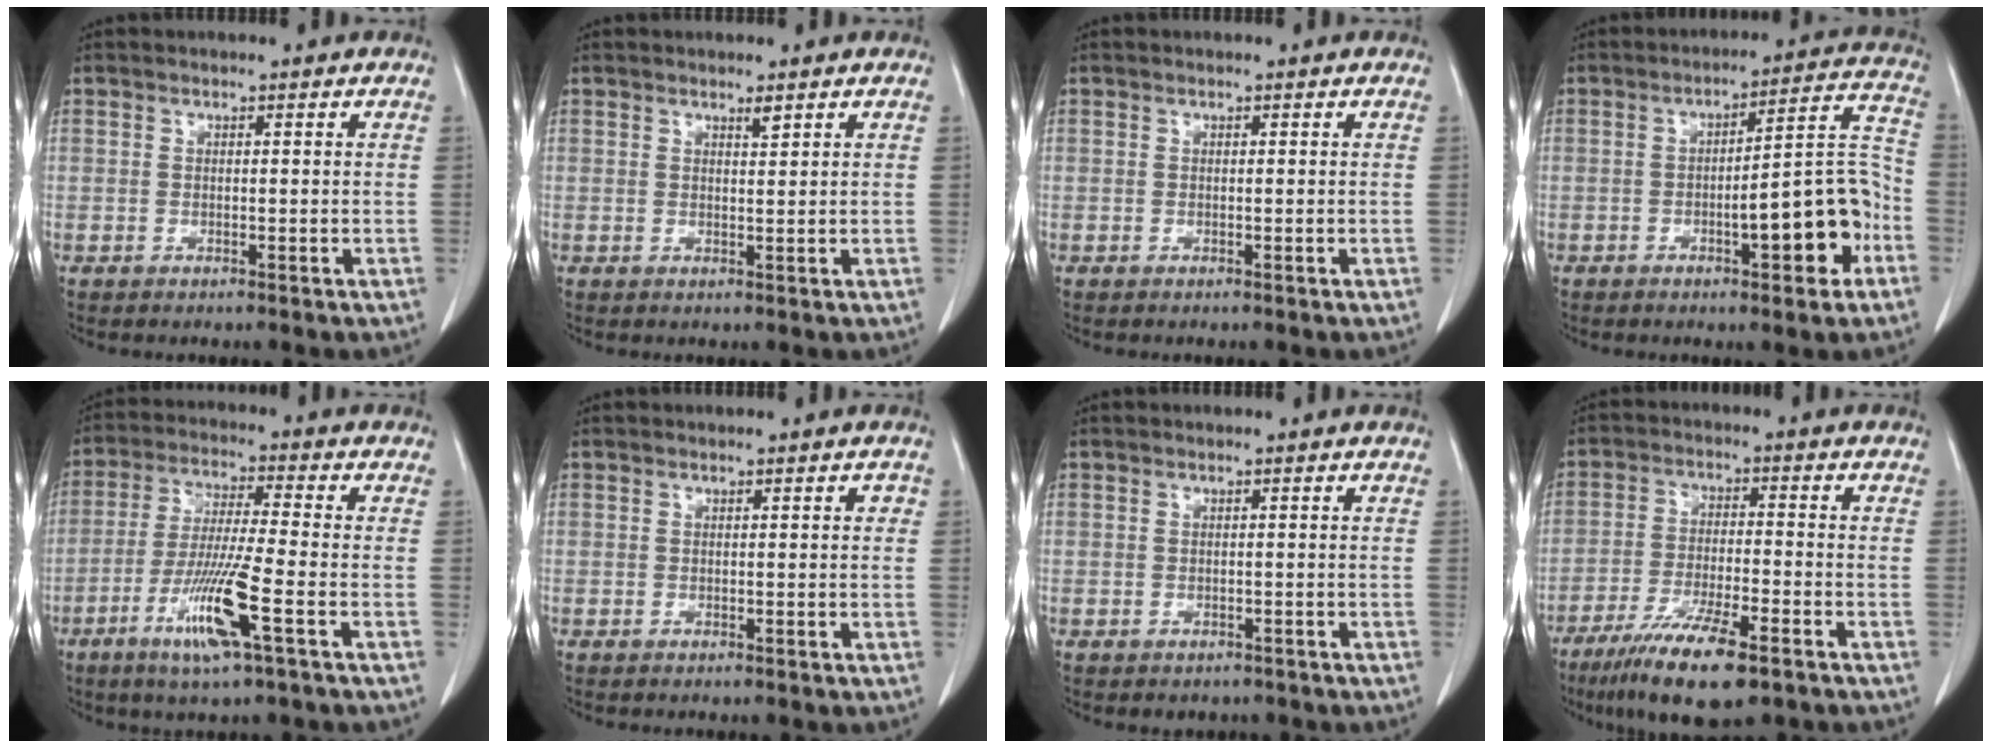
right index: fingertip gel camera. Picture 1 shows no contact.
{"total": 1.1, "force": [0.9, 0.1, 0.7], "torque": [-0.014, -0.006, 0.015]}
{"total": 0.0}
{"total": 12.0, "force": [-4.2, 2.3, 11.0], "torque": [-0.144, 0.031, -0.056]}
{"total": 10.8, "force": [-4.6, -0.2, 9.8], "torque": [-0.194, -0.020, -0.091]}
{"total": 0.8, "force": [0.2, 0.3, 0.7], "torque": [-0.008, 0.002, 0.001]}
{"total": 1.6, "force": [-1.2, 1.1, 0.1], "torque": [-0.006, 0.002, -0.014]}
{"total": 11.8, "force": [-7.8, 1.8, 8.6], "torque": [-0.152, -0.026, -0.129]}